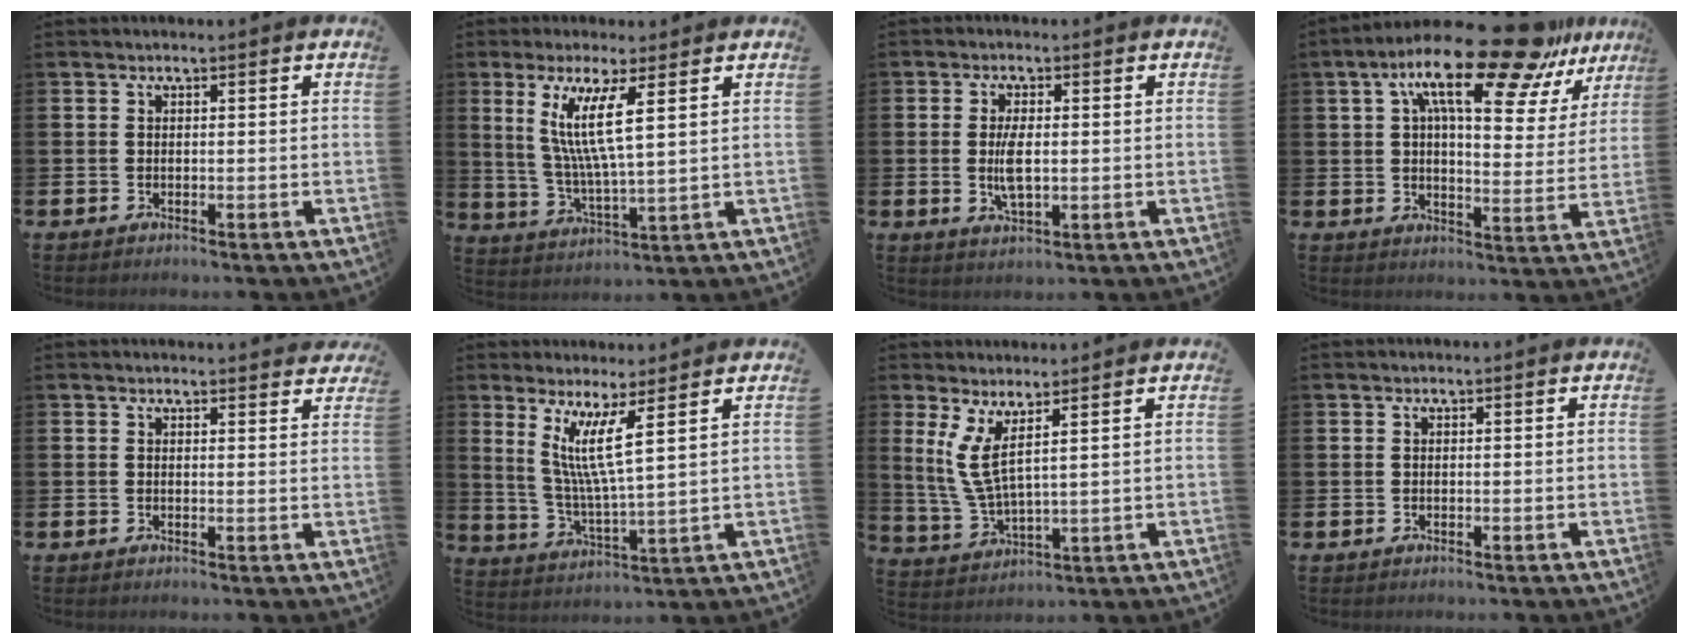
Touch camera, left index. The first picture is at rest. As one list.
[{"total": 8.6, "force": [4.4, 1.0, 7.3], "torque": [-0.143, -0.014, 0.074]}, {"total": 4.3, "force": [0.1, 1.8, 3.9], "torque": [-0.072, -0.003, -0.004]}, {"total": 17.2, "force": [12.6, 5.1, 10.6], "torque": [-0.179, -0.062, 0.209]}, {"total": 1.6, "force": [1.6, 0.2, 0.0], "torque": [0.012, -0.010, 0.026]}, {"total": 7.7, "force": [5.0, 0.1, 5.9], "torque": [-0.119, -0.031, 0.083]}, {"total": 5.2, "force": [3.6, 0.9, 3.7], "torque": [-0.082, -0.019, 0.065]}, {"total": 0.0}]